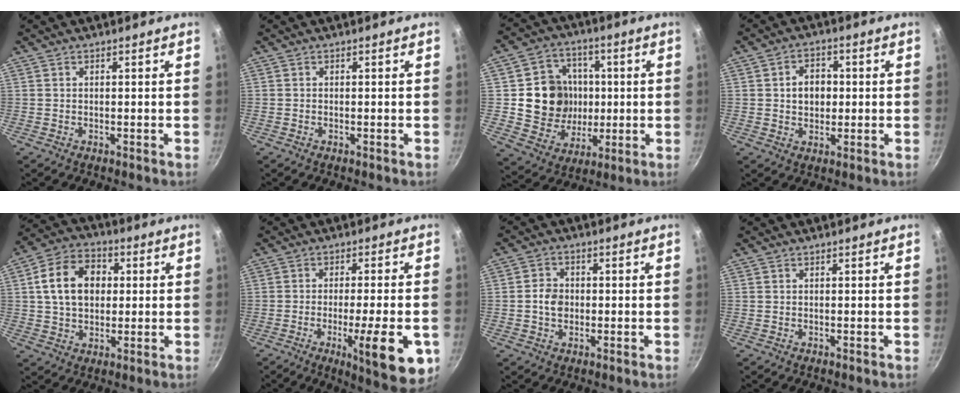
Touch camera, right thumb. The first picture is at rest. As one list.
[{"total": 0.0}, {"total": 15.0, "force": [0.8, 13.6, 6.3], "torque": [-0.068, 0.007, 0.022]}, {"total": 6.3, "force": [0.5, 4.9, 3.9], "torque": [-0.036, 0.008, 0.004]}, {"total": 13.1, "force": [2.1, 9.7, 8.6], "torque": [-0.124, 0.018, 0.026]}, {"total": 14.3, "force": [-4.6, 3.1, 13.2], "torque": [-0.170, 0.007, -0.060]}, {"total": 4.5, "force": [-0.5, 3.6, 2.5], "torque": [-0.030, 0.011, -0.013]}, {"total": 0.0}]